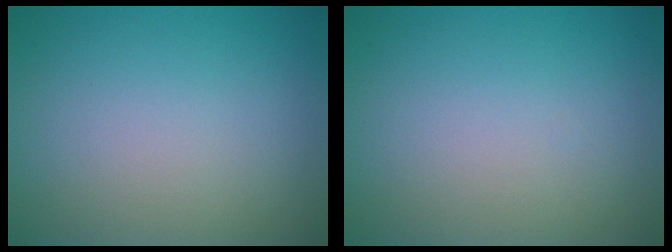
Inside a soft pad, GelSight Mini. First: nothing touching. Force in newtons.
{"total": 0.0}